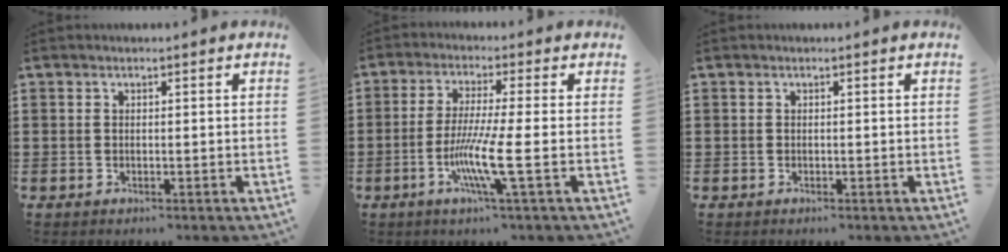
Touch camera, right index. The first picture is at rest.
{"total": 8.5, "force": [-2.5, -0.2, 8.1], "torque": [-0.164, -0.025, -0.052]}
{"total": 0.0}